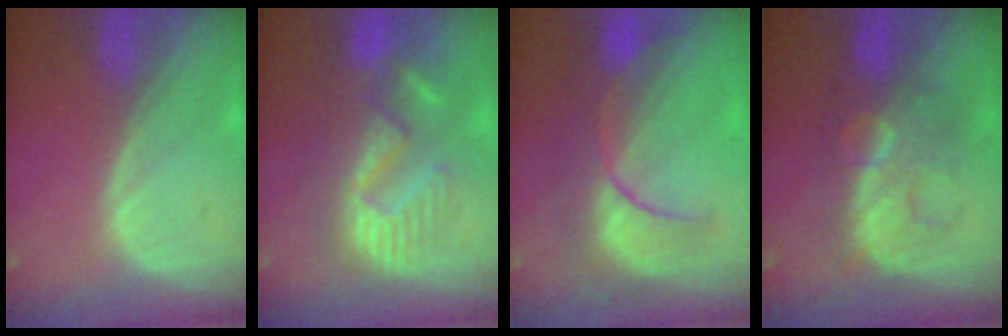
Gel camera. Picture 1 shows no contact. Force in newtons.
{"total": 10.2, "press": 9.7, "slide": 3.1}
{"total": 8.2, "press": 8.2, "slide": 0.8}
{"total": 8.0, "press": 8.0, "slide": 0.7}